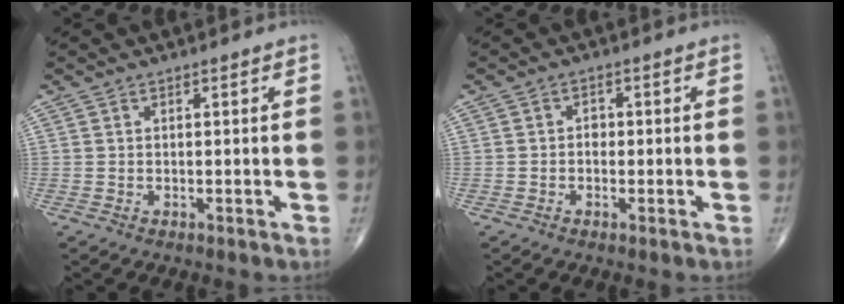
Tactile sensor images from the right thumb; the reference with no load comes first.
{"total": 1.7, "force": [-0.4, 1.4, 0.9], "torque": [0.003, 0.008, -0.011]}